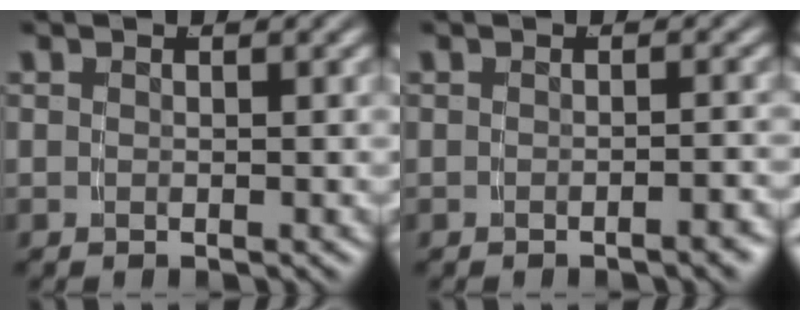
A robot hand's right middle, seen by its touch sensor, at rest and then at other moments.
{"total": 1.2, "force": [-1.1, -0.2, 0.6], "torque": [-0.006, 0.010, -0.022]}